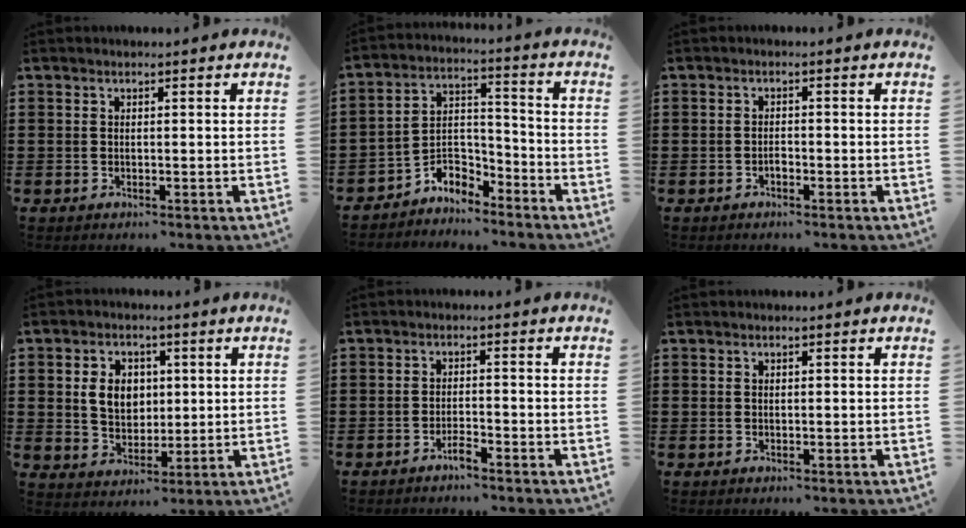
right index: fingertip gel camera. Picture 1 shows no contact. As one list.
[{"total": 5.2, "force": [-4.6, 2.4, 1.1], "torque": [-0.032, 0.003, -0.096]}, {"total": 0.7, "force": [-0.4, 0.4, 0.4], "torque": [-0.010, -0.002, -0.006]}, {"total": 6.1, "force": [1.1, 4.8, 3.6], "torque": [-0.086, 0.010, 0.013]}, {"total": 2.2, "force": [-1.8, 0.2, 1.2], "torque": [-0.023, 0.001, -0.033]}, {"total": 0.0}]